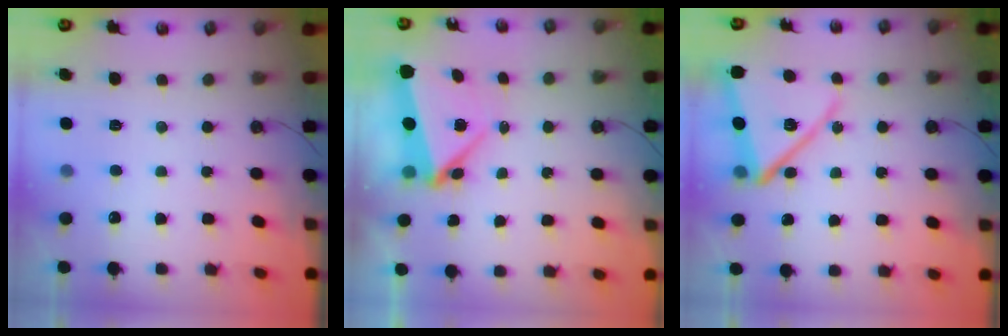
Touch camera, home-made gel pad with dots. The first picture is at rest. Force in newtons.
{"total": 5.3, "press": 5.2, "slide": 0.7}
{"total": 14.7, "press": 14.6, "slide": 1.4}